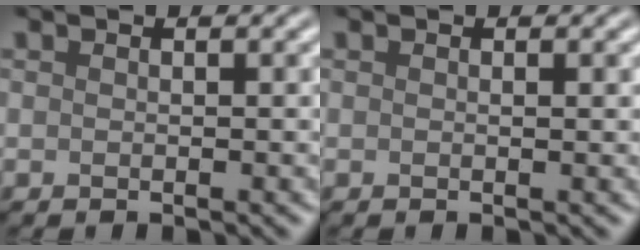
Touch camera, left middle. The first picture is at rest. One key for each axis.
{"total": 0.0}